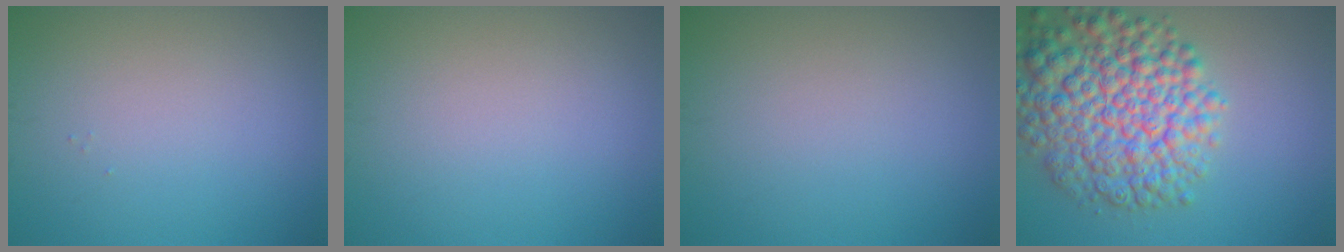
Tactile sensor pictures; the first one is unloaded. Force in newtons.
{"total": 0.0}
{"total": 0.0}
{"total": 9.8, "press": 9.8, "slide": 0.3}